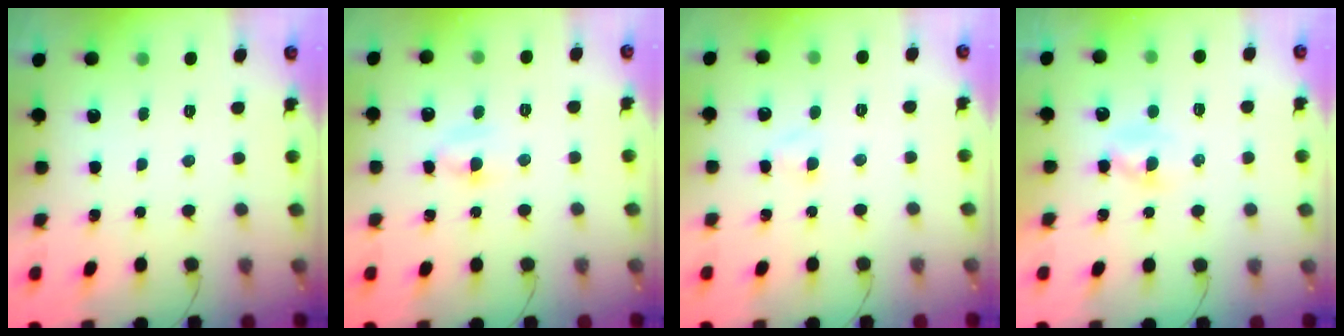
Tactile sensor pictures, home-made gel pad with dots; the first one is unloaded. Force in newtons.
{"total": 4.2, "press": 4.1, "slide": 1.0}
{"total": 1.9, "press": 1.7, "slide": 0.9}
{"total": 1.6, "press": 1.5, "slide": 0.7}